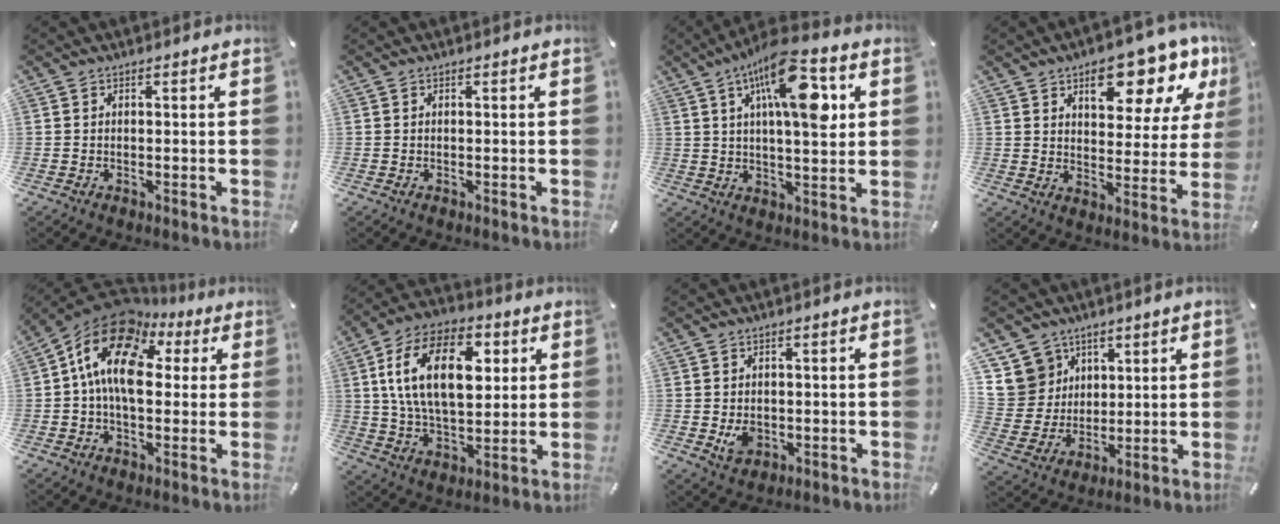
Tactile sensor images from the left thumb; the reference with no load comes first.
{"total": 0.0}
{"total": 16.4, "force": [6.9, 6.0, 13.6], "torque": [-0.216, -0.016, 0.109]}
{"total": 16.4, "force": [10.1, 8.1, 10.1], "torque": [-0.114, -0.062, 0.161]}
{"total": 15.2, "force": [2.6, 9.8, 11.2], "torque": [-0.223, -0.009, 0.041]}
{"total": 19.0, "force": [5.0, 11.4, 14.4], "torque": [-0.285, 0.005, 0.078]}
{"total": 4.1, "force": [-0.5, 3.4, 2.3], "torque": [-0.027, -0.003, -0.009]}
{"total": 10.6, "force": [5.0, 9.2, 0.9], "torque": [-0.031, -0.035, 0.105]}